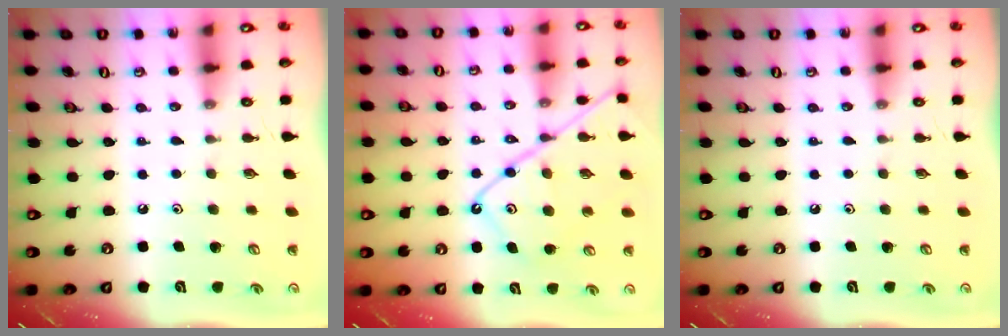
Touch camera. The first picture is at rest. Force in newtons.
{"total": 13.3, "press": 13.3, "slide": 1.3}
{"total": 0.0}